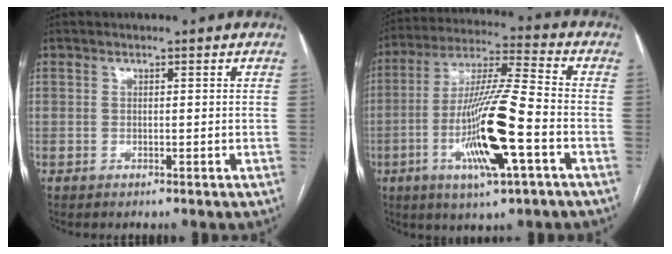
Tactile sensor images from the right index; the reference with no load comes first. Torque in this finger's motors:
{"motor_torque": [2.14, 0.00, 0.57, 0.21]}